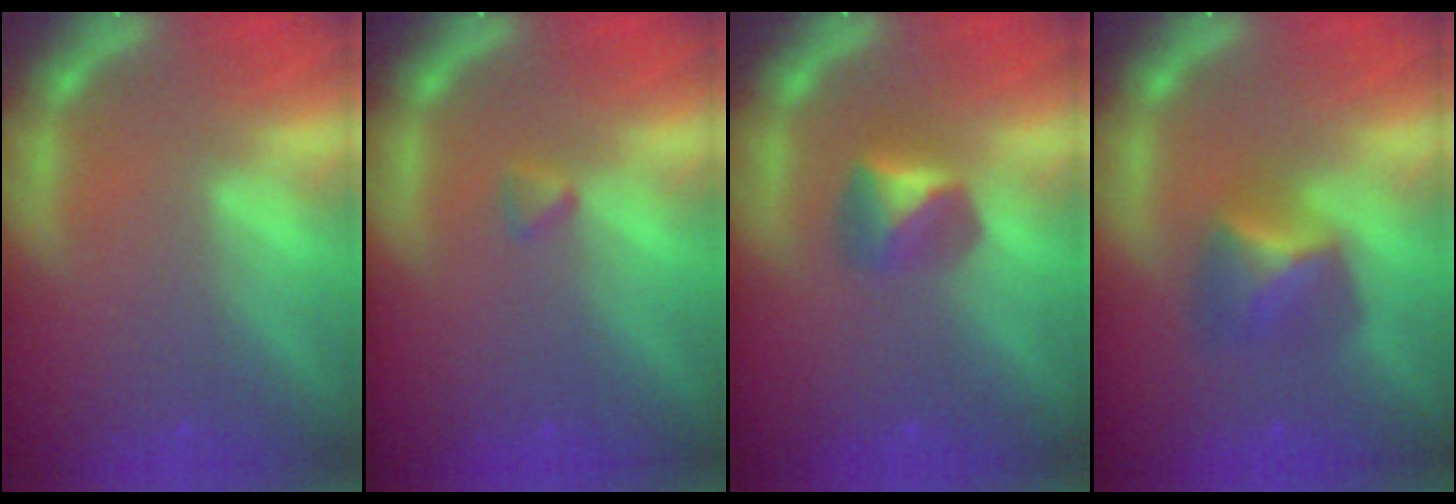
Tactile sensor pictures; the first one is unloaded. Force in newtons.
{"total": 0.9}
{"total": 2.9}
{"total": 4.0}